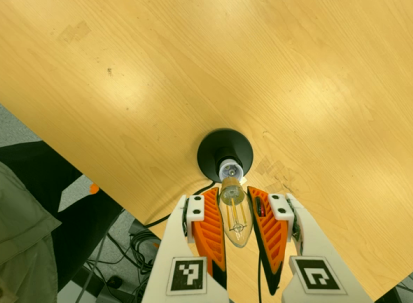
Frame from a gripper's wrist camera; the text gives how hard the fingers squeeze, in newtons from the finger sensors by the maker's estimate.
{"total": 22.4, "left": 24.6, "right": 20.2}